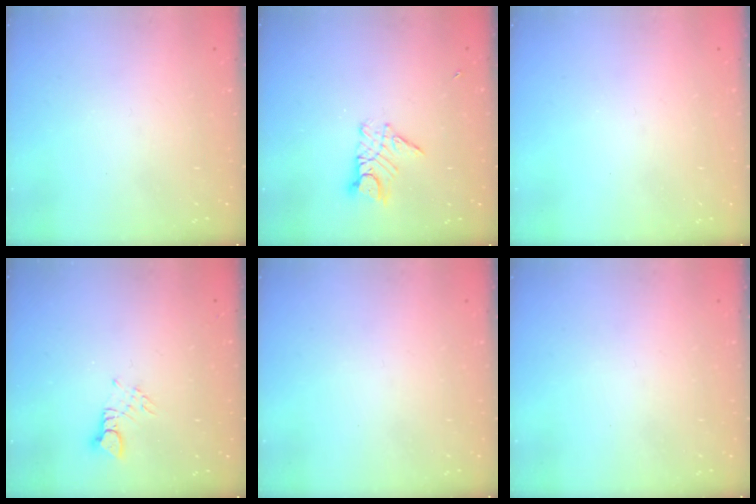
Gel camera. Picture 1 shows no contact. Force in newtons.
{"total": 9.3, "press": 9.3, "slide": 0.8}
{"total": 0.0}
{"total": 2.9, "press": 2.9, "slide": 0.1}
{"total": 0.0}
{"total": 0.0}